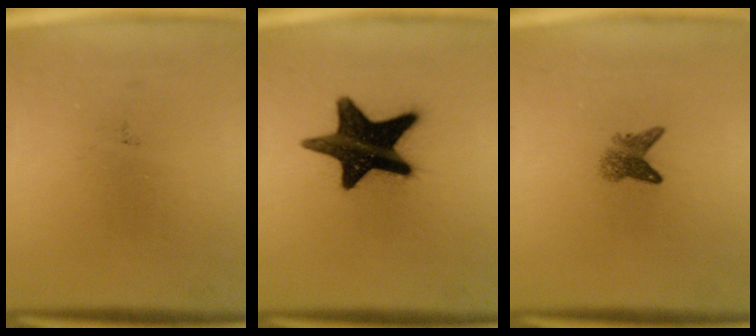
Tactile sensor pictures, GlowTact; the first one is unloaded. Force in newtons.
{"total": 17.5}
{"total": 2.6}